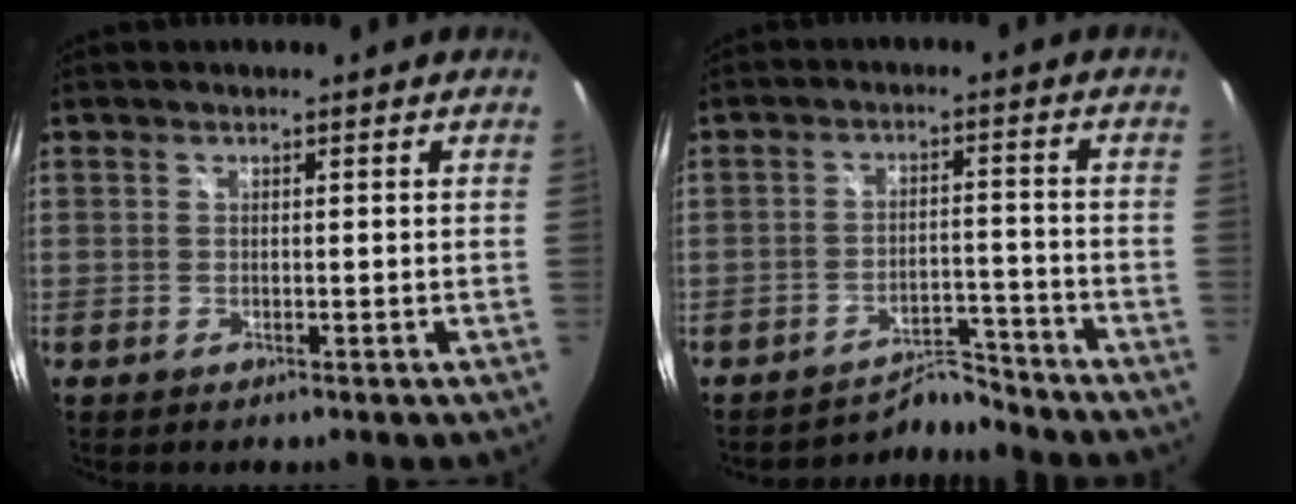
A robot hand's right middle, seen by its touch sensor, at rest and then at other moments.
{"total": 5.6, "force": [-5.5, 0.4, -0.7], "torque": [0.004, 0.017, -0.088]}